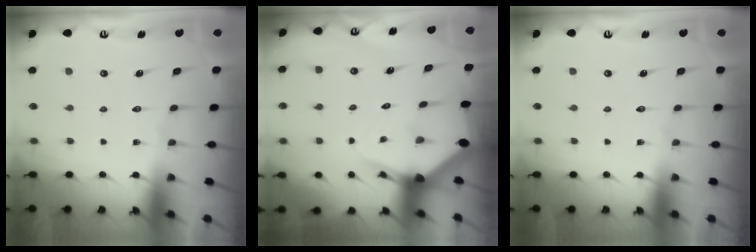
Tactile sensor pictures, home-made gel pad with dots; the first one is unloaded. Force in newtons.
{"total": 4.3, "press": 4.2, "slide": 0.7}
{"total": 0.0}